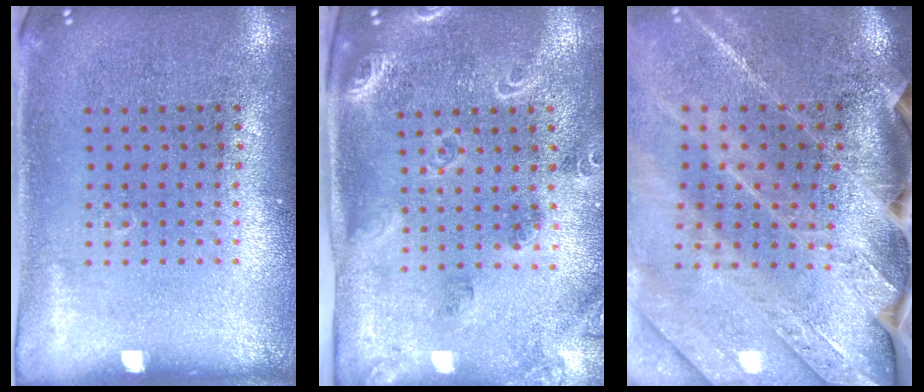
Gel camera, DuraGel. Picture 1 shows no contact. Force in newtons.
{"total": 1.9, "press": 1.8, "slide": 0.3}
{"total": 3.9, "press": 3.3, "slide": 2.2}